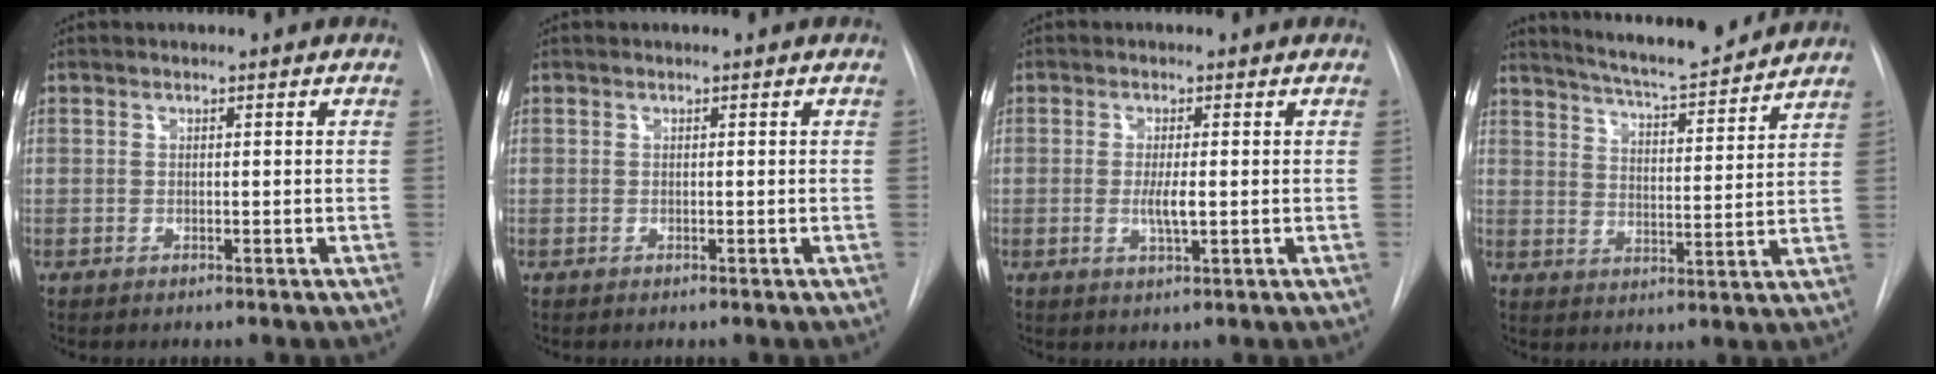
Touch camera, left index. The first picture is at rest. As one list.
[{"total": 0.0}, {"total": 2.9, "force": [-0.9, 0.5, 2.7], "torque": [-0.052, -0.009, -0.014]}, {"total": 14.1, "force": [12.9, 1.3, 5.6], "torque": [-0.093, -0.008, 0.186]}]